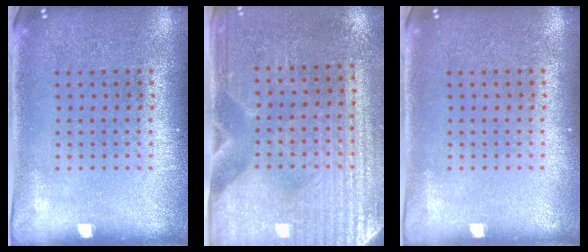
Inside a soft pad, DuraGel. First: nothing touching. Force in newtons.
{"total": 3.2, "press": 2.9, "slide": 1.3}
{"total": 0.0}